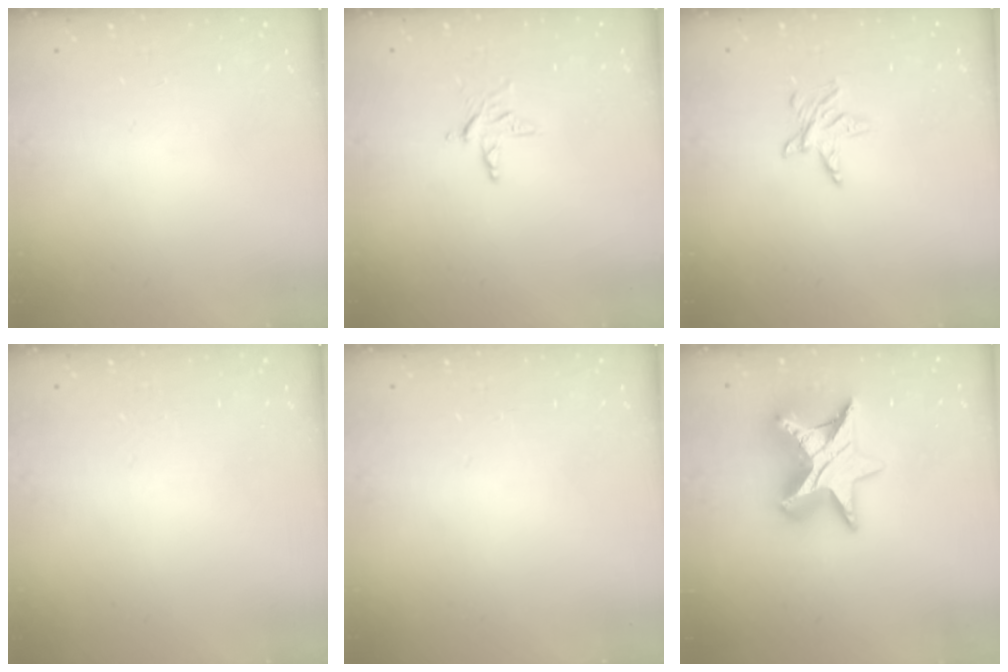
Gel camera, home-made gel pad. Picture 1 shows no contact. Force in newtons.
{"total": 5.6, "press": 5.5, "slide": 0.5}
{"total": 3.9, "press": 3.9, "slide": 0.5}
{"total": 0.0}
{"total": 0.0}
{"total": 15.0, "press": 15.0, "slide": 1.2}